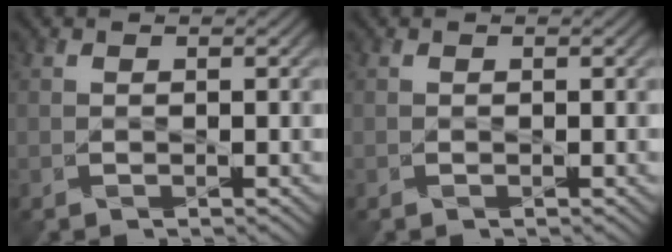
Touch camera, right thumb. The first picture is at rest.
{"total": 0.0}